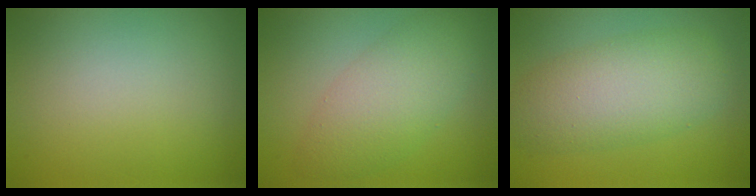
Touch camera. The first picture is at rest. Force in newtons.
{"total": 5.4, "press": 5.4, "slide": 0.2}
{"total": 6.6, "press": 6.6, "slide": 0.1}